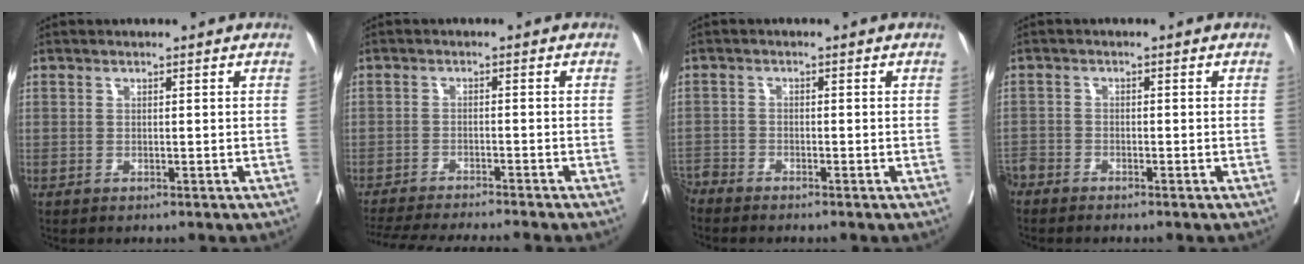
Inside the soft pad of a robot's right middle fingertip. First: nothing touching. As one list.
[{"total": 12.2, "force": [-11.1, -0.4, 5.0], "torque": [-0.062, -0.018, -0.167]}, {"total": 3.2, "force": [-3.2, -0.2, 0.2], "torque": [0.002, -0.011, -0.064]}, {"total": 3.5, "force": [-3.3, 0.7, 0.8], "torque": [-0.010, -0.007, -0.069]}]